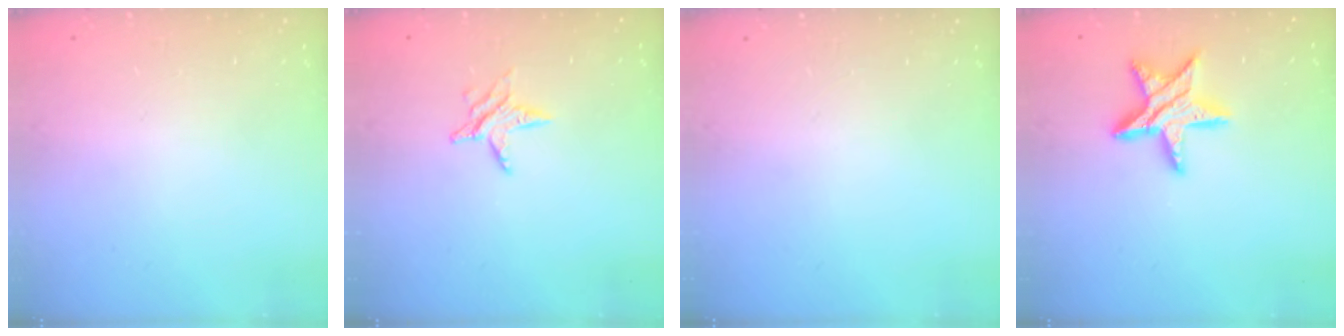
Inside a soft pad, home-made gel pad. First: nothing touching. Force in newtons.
{"total": 5.8, "press": 5.8, "slide": 0.5}
{"total": 0.0}
{"total": 12.1, "press": 12.1, "slide": 0.8}